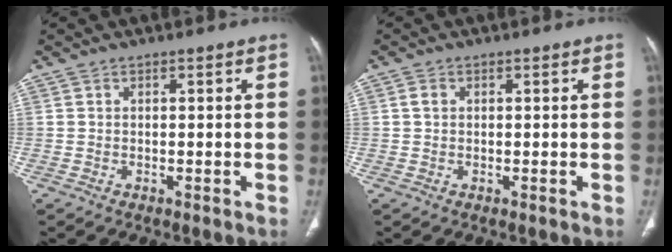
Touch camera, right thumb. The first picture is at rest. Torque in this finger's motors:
{"motor_torque": [0.24, 0.15, 0.29, -0.18, -0.02]}